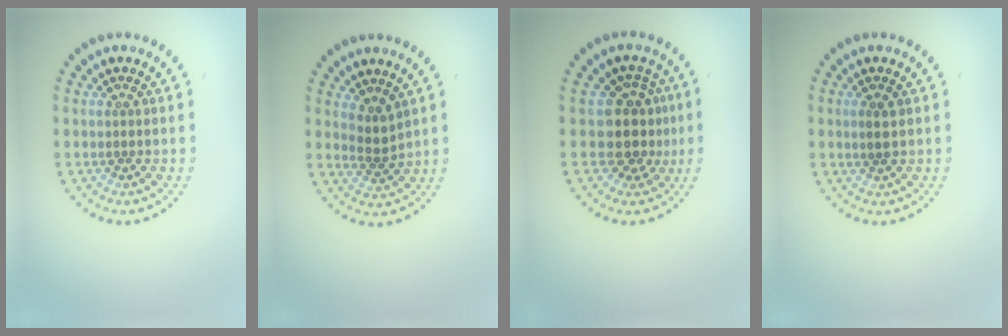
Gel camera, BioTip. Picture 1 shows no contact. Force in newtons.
{"total": 1.8, "press": 1.1, "slide": 1.4}
{"total": 3.7, "press": 2.9, "slide": 2.3}
{"total": 1.1, "press": 1.1, "slide": 0.3}